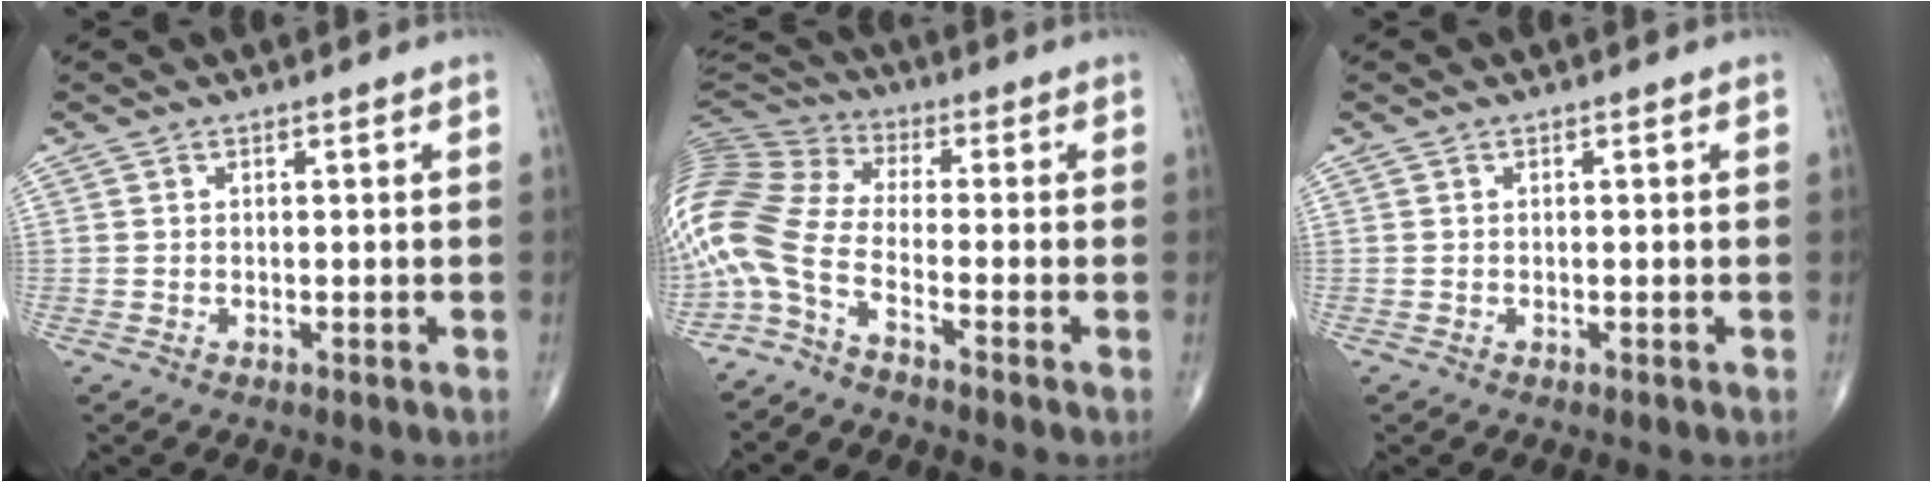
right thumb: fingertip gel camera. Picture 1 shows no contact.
{"total": 12.3, "force": [-4.9, 5.9, 9.6], "torque": [-0.222, 0.052, -0.110]}
{"total": 0.0}